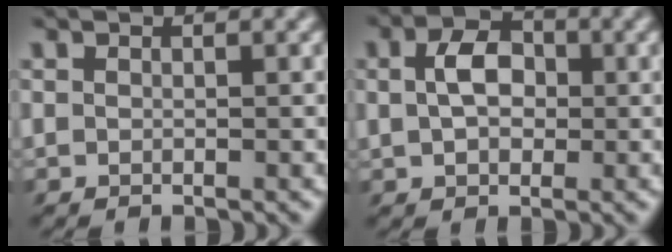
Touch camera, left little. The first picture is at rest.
{"total": 4.0, "force": [0.0, 2.7, 3.0], "torque": [-0.058, 0.008, -0.009]}